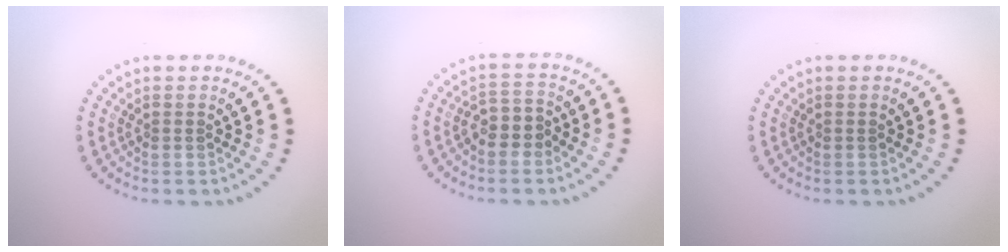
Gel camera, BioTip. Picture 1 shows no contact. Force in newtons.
{"total": 2.2, "press": 2.0, "slide": 0.9}
{"total": 0.0}